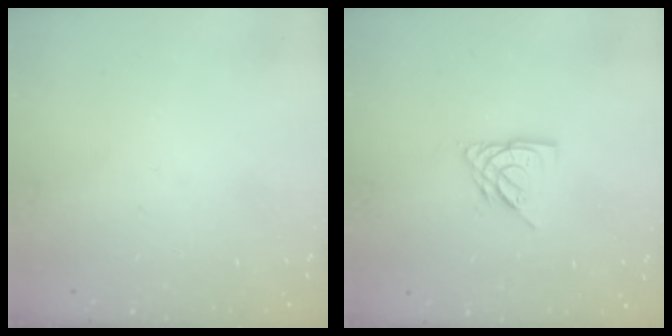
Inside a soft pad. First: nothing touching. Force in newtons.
{"total": 7.6, "press": 7.6, "slide": 0.5}